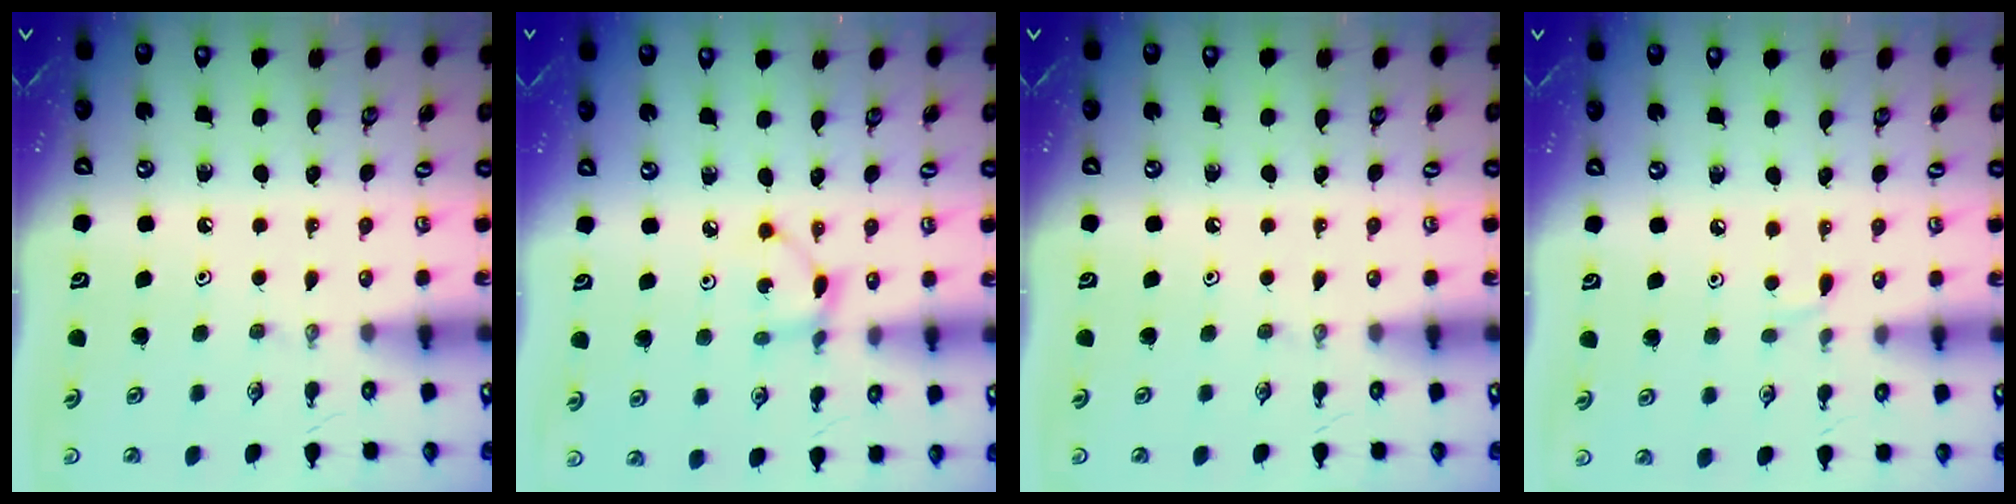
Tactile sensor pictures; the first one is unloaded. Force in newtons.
{"total": 2.7, "press": 2.7, "slide": 0.1}
{"total": 0.0}
{"total": 3.7, "press": 3.6, "slide": 0.5}